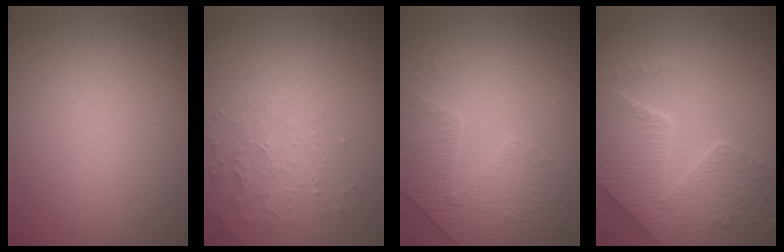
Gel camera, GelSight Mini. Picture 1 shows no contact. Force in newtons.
{"total": 2.2, "press": 2.1, "slide": 0.6}
{"total": 4.7, "press": 3.2, "slide": 3.4}
{"total": 8.3, "press": 6.1, "slide": 5.7}